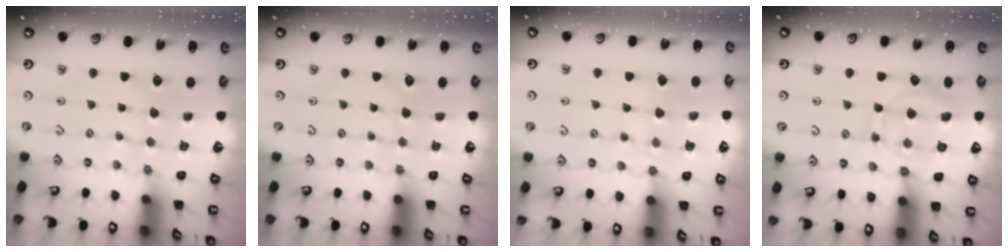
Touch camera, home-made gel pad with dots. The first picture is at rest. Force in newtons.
{"total": 0.0}
{"total": 4.8, "press": 4.7, "slide": 0.7}
{"total": 10.5, "press": 10.5, "slide": 0.9}